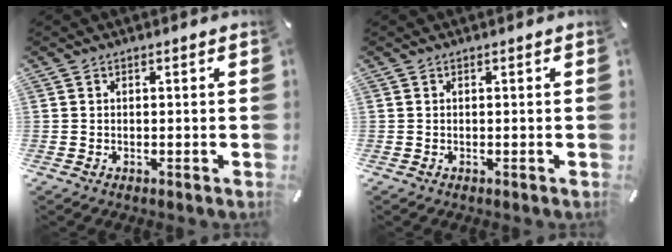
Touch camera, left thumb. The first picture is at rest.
{"total": 0.0}